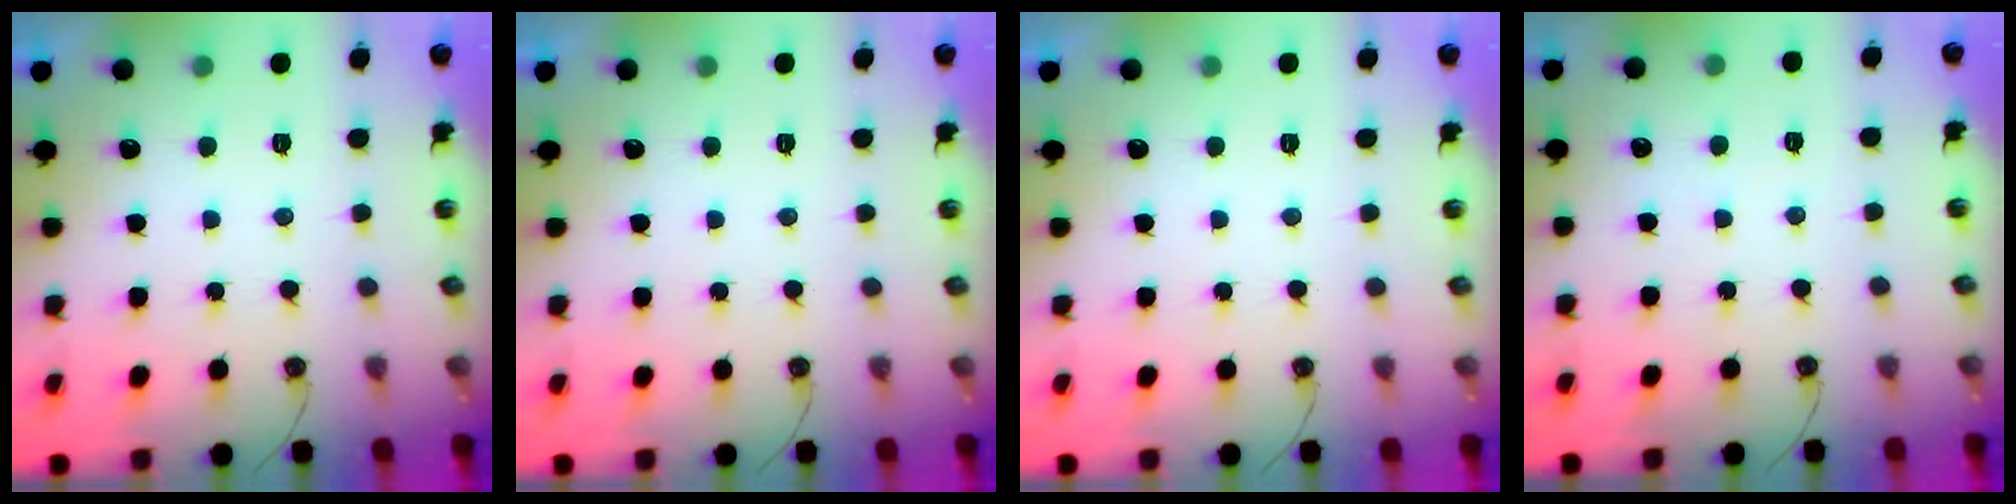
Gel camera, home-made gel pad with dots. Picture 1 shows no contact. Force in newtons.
{"total": 0.0}
{"total": 0.0}
{"total": 2.4, "press": 2.3, "slide": 0.4}